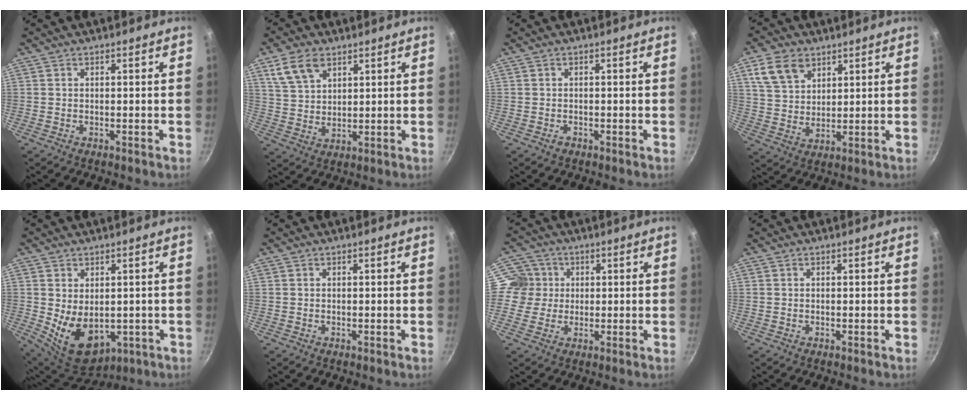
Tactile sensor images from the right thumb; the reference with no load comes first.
{"total": 8.2, "force": [4.6, 4.8, 4.8], "torque": [-0.080, -0.012, 0.094]}
{"total": 0.8, "force": [-0.4, 0.6, 0.3], "torque": [-0.005, 0.003, -0.007]}
{"total": 9.2, "force": [4.9, 6.1, 4.9], "torque": [-0.076, -0.010, 0.098]}
{"total": 11.1, "force": [-0.7, 7.5, 8.2], "torque": [-0.112, -0.019, 0.017]}
{"total": 0.0}
{"total": 6.0, "force": [0.9, 5.9, 0.9], "torque": [0.030, 0.006, 0.000]}
{"total": 0.0}